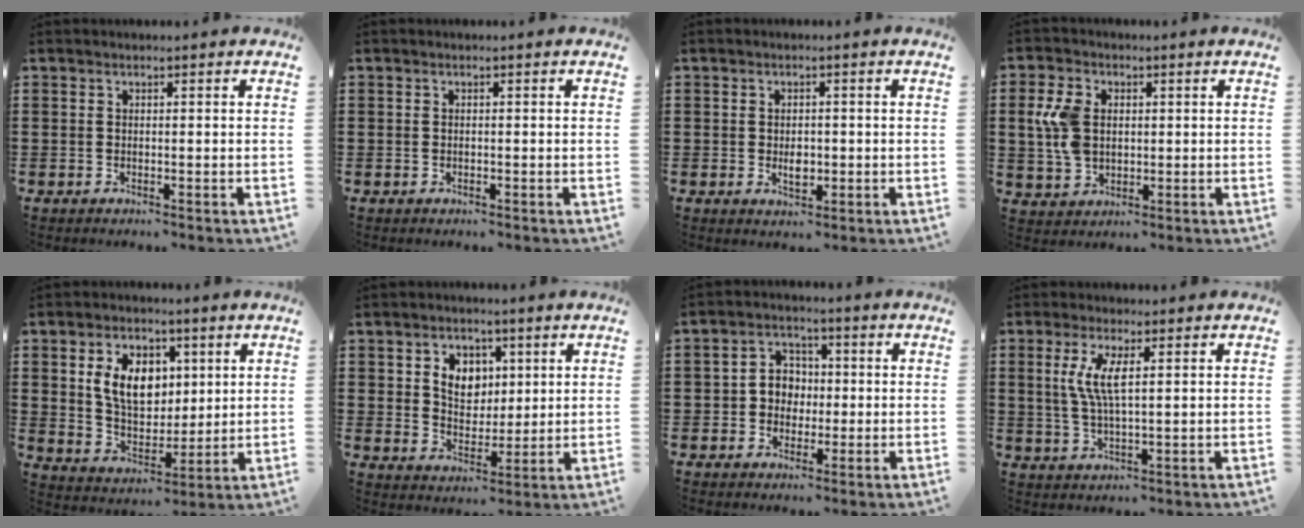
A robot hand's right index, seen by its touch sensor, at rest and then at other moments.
{"total": 0.0}
{"total": 2.6, "force": [-0.3, 1.6, 2.1], "torque": [-0.031, 0.000, -0.007]}
{"total": 6.8, "force": [1.2, 4.8, 4.7], "torque": [-0.131, 0.007, 0.014]}
{"total": 8.9, "force": [2.6, 6.1, 6.0], "torque": [-0.128, 0.011, 0.043]}
{"total": 5.5, "force": [1.7, 4.5, 2.7], "torque": [-0.064, 0.012, 0.027]}
{"total": 4.4, "force": [-0.5, 4.1, 1.5], "torque": [-0.044, 0.014, -0.013]}
{"total": 5.4, "force": [1.5, 1.4, 5.0], "torque": [-0.103, 0.003, 0.024]}